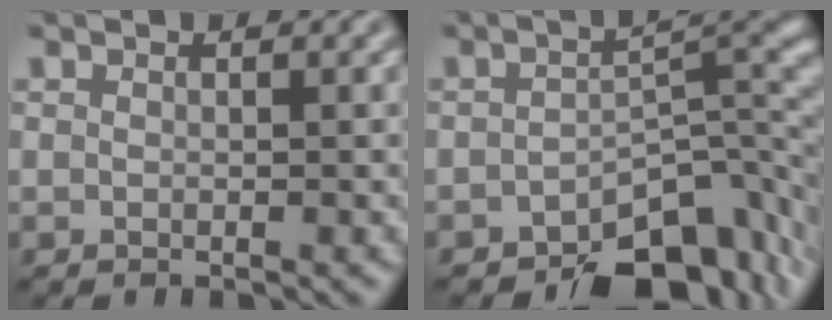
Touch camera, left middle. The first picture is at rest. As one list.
[{"total": 8.9, "force": [-5.3, 4.3, 5.7], "torque": [-0.047, -0.003, -0.085]}]